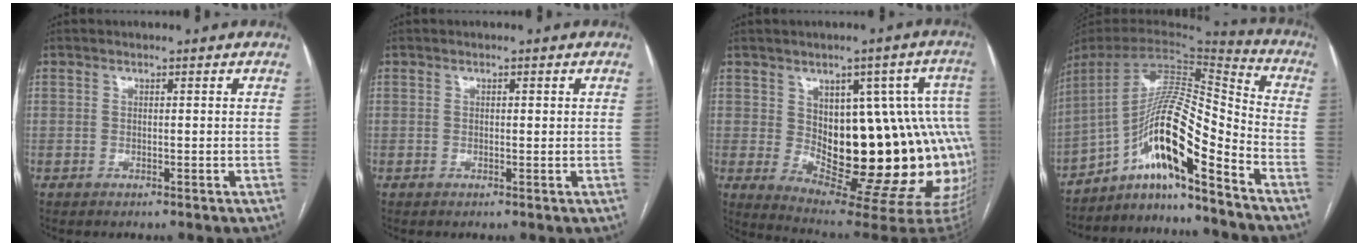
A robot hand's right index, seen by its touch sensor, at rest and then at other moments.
{"total": 0.8, "force": [0.3, 0.3, 0.6], "torque": [-0.008, 0.001, 0.004]}
{"total": 22.6, "force": [-0.6, 8.1, 21.1], "torque": [-0.177, 0.026, 0.020]}
{"total": 16.1, "force": [-9.8, 1.0, 12.8], "torque": [-0.229, 0.024, -0.168]}